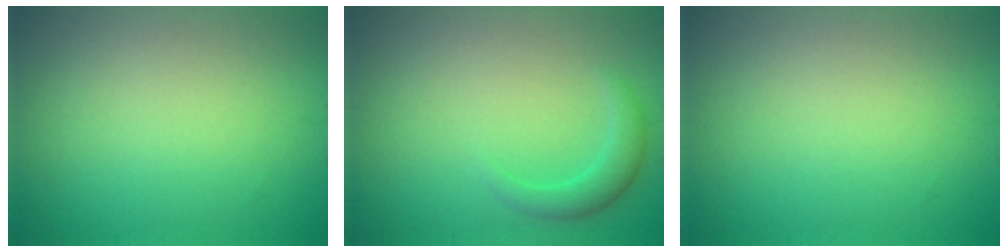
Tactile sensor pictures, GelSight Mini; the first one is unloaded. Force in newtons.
{"total": 2.1, "press": 2.1, "slide": 0.2}
{"total": 0.0}